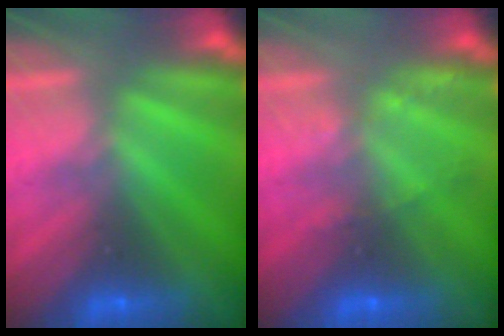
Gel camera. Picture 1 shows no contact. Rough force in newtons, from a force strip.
{"total": 2.2}